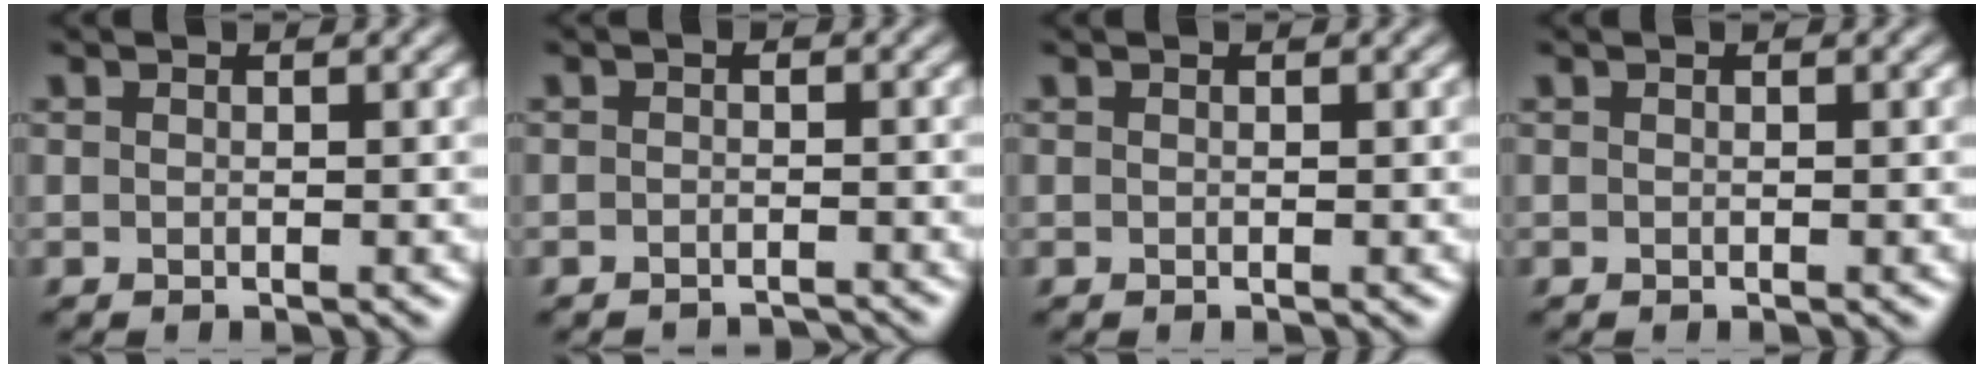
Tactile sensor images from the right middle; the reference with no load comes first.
{"total": 2.4, "force": [-2.3, 0.5, 0.3], "torque": [0.005, -0.002, -0.036]}
{"total": 0.0}
{"total": 0.0}